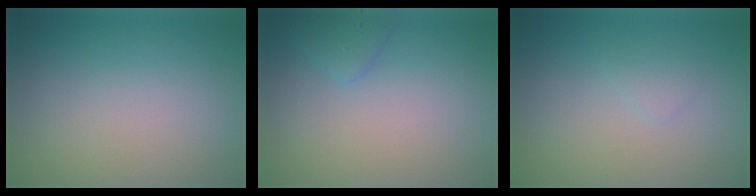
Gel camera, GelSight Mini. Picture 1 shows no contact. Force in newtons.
{"total": 1.4, "press": 1.4, "slide": 0.1}
{"total": 0.8, "press": 0.8, "slide": 0.1}